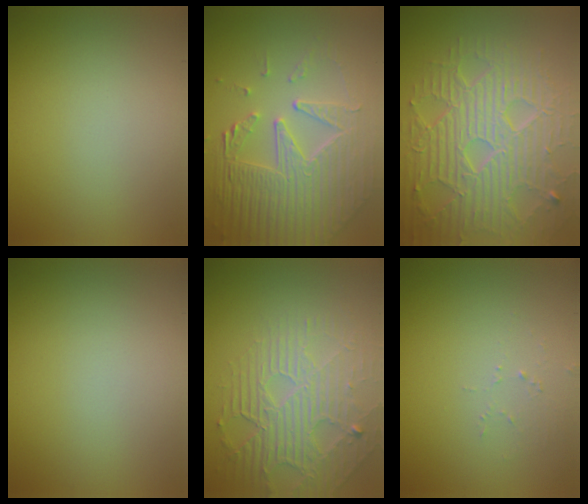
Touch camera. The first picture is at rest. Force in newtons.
{"total": 7.1, "press": 5.2, "slide": 4.8}
{"total": 8.9, "press": 6.1, "slide": 6.5}
{"total": 0.0}
{"total": 4.2, "press": 3.9, "slide": 1.6}
{"total": 1.1, "press": 1.1, "slide": 0.1}